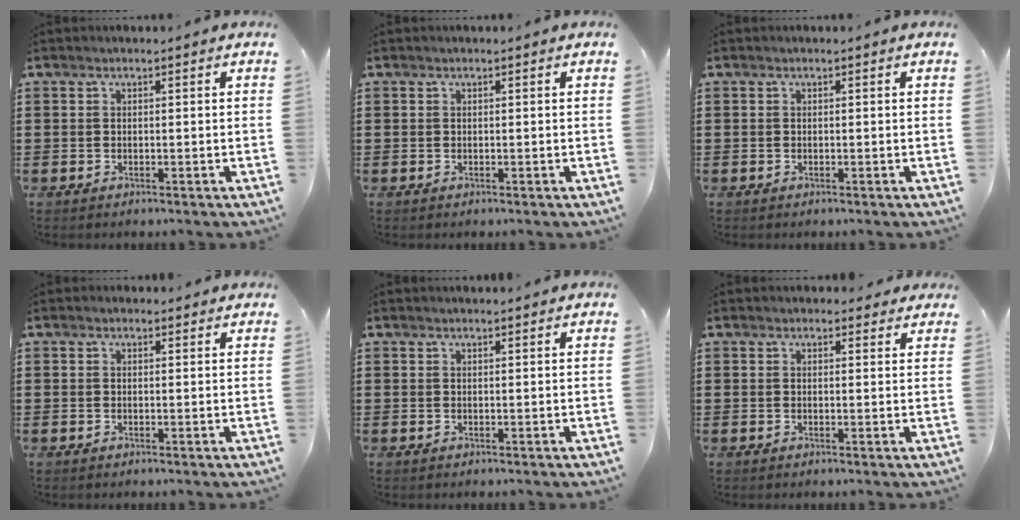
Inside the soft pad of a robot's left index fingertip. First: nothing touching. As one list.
[{"total": 0.0}, {"total": 0.0}, {"total": 0.6, "force": [0.4, 0.4, 0.2], "torque": [-0.005, 0.004, 0.008]}, {"total": 0.6, "force": [0.6, 0.0, 0.1], "torque": [0.003, -0.004, 0.011]}, {"total": 1.6, "force": [1.4, 0.7, 0.2], "torque": [0.000, 0.004, 0.025]}]